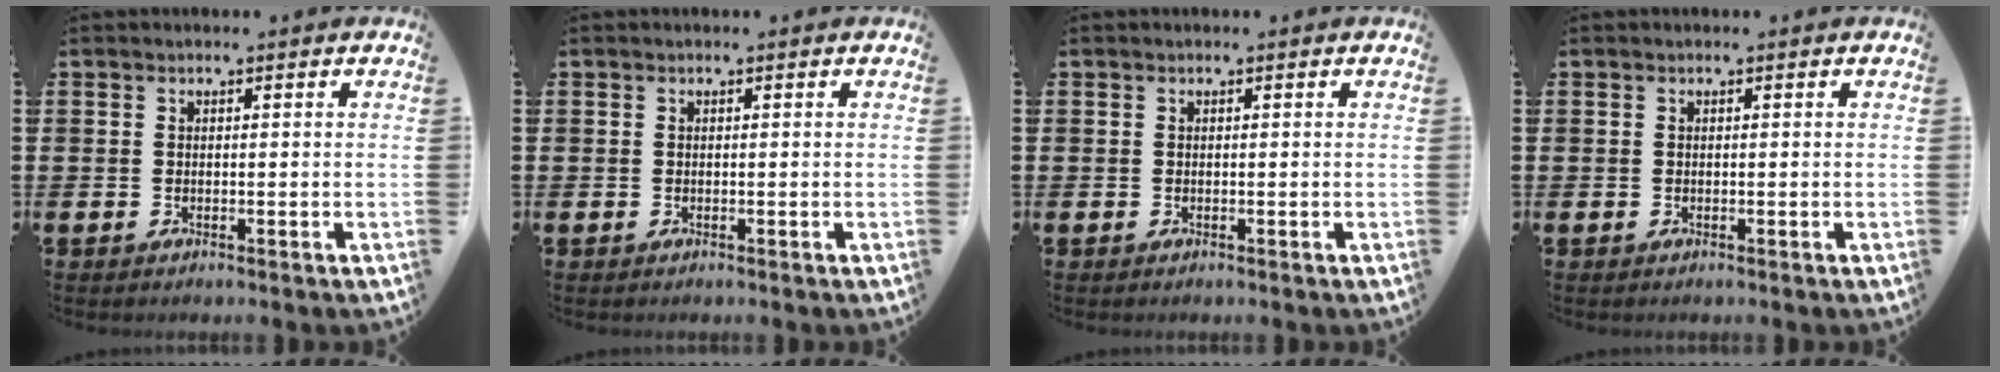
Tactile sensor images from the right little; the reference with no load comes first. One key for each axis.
{"total": 0.0}
{"total": 0.0}
{"total": 0.0}